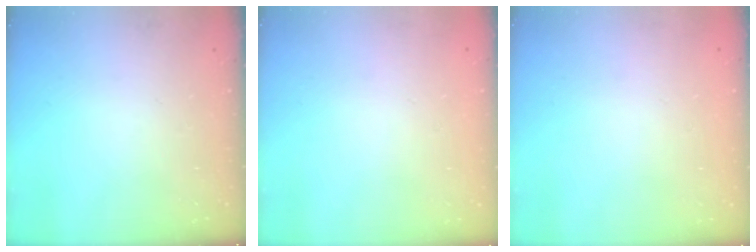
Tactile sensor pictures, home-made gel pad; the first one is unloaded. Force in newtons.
{"total": 1.7, "press": 1.6, "slide": 0.2}
{"total": 1.7, "press": 1.6, "slide": 0.2}